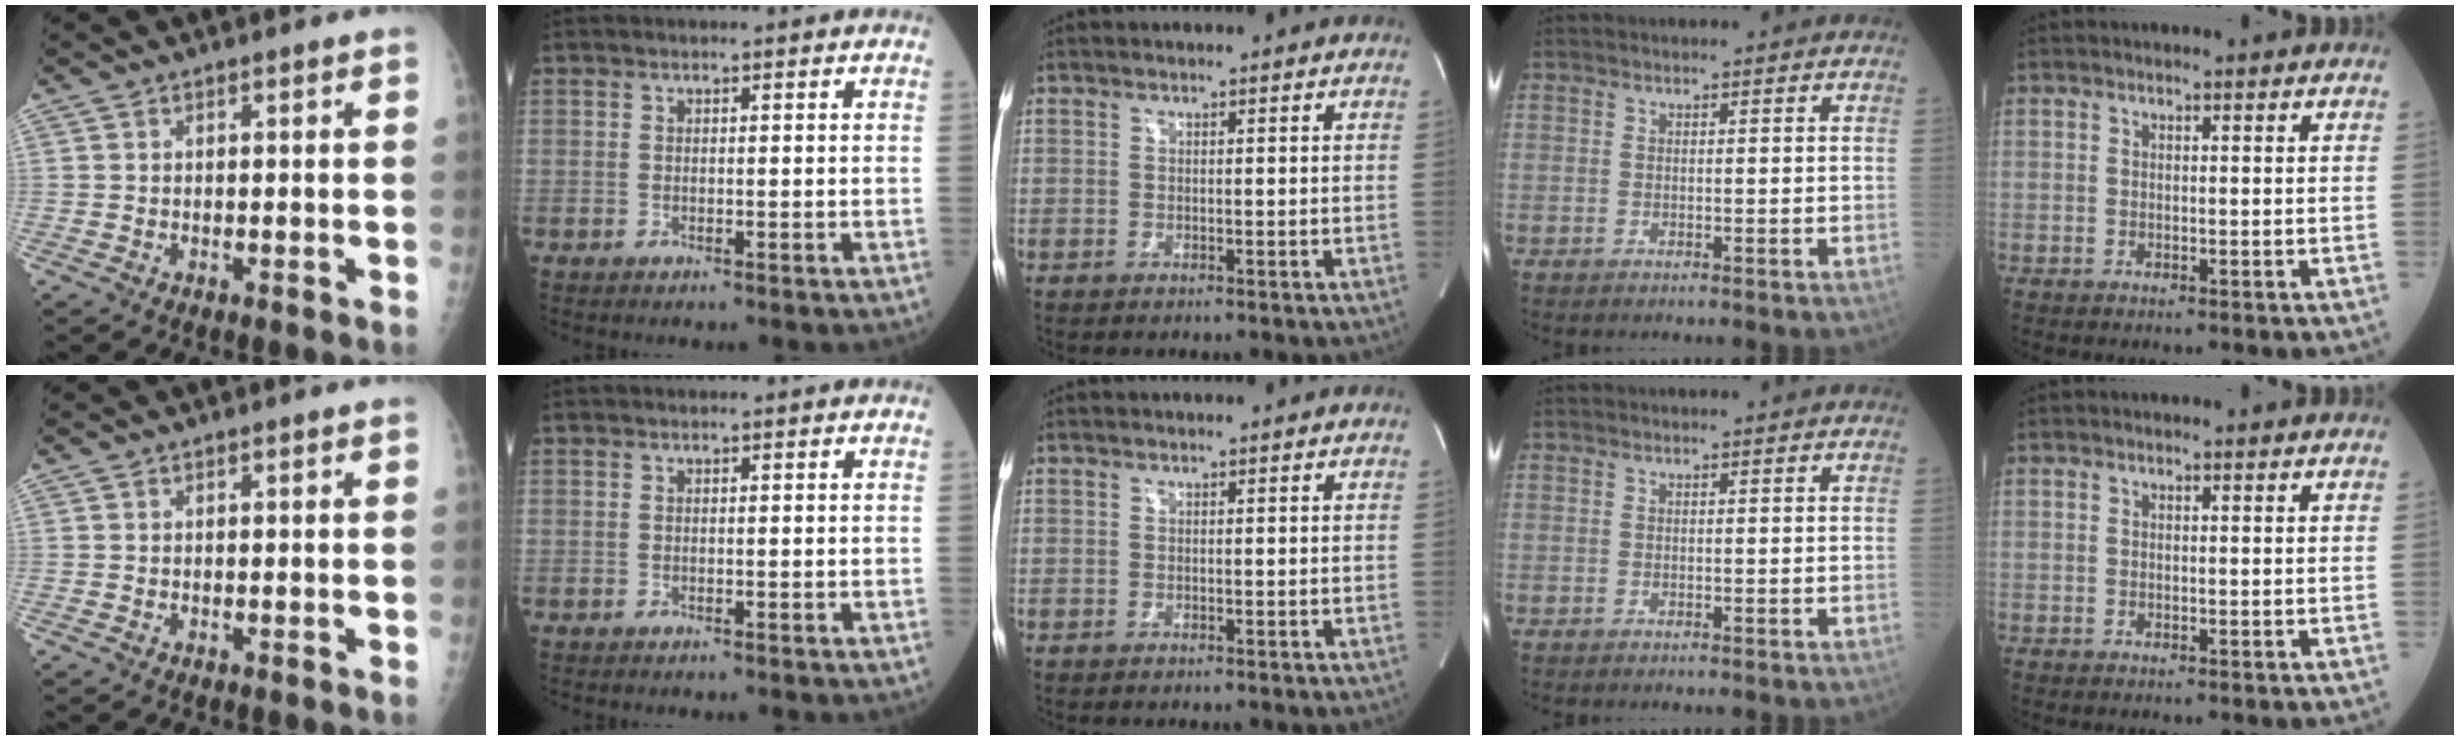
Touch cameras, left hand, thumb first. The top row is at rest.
{}